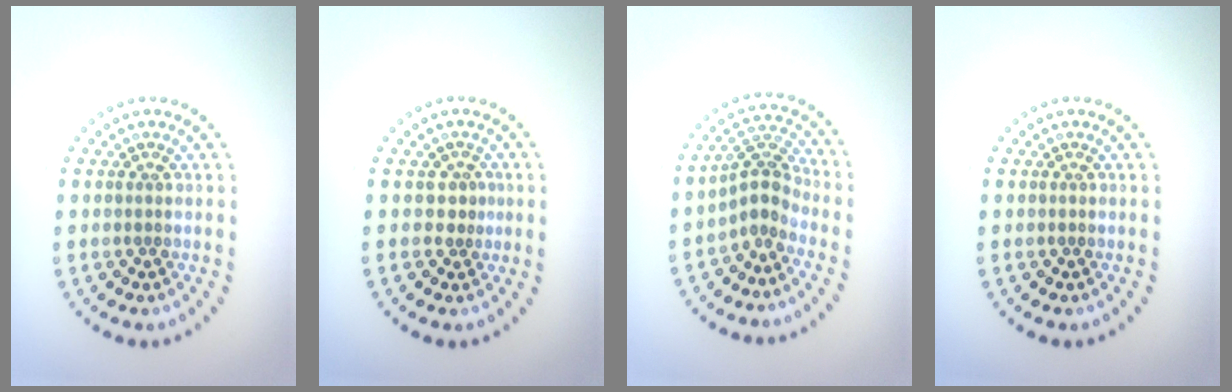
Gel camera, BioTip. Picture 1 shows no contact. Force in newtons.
{"total": 1.2, "press": 0.7, "slide": 1.0}
{"total": 2.8, "press": 2.3, "slide": 1.6}
{"total": 0.0}